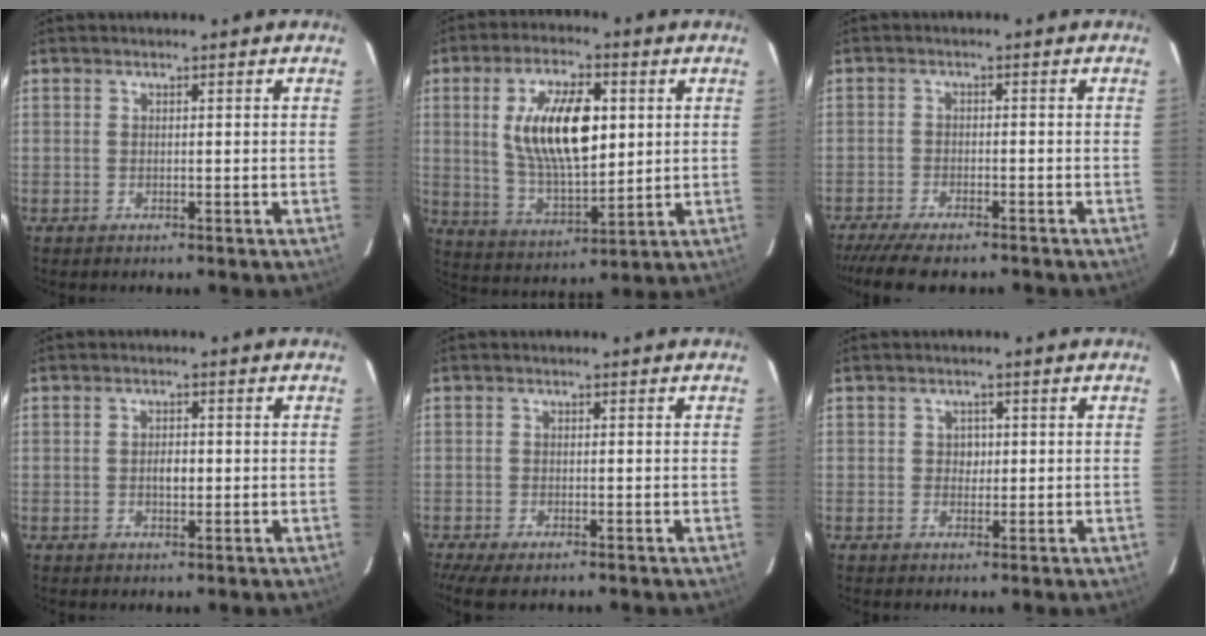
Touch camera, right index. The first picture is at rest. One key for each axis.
{"total": 15.7, "fx": 3.3, "fy": 6.7, "fz": 13.8, "tx": -0.254, "ty": 0.004, "tz": 0.070}
{"total": 9.5, "fx": -8.1, "fy": 1.8, "fz": 4.6, "tx": -0.114, "ty": -0.030, "tz": -0.136}
{"total": 2.3, "fx": -0.2, "fy": 1.3, "fz": 1.9, "tx": -0.034, "ty": 0.004, "tz": -0.004}
{"total": 5.3, "fx": -3.8, "fy": 1.2, "fz": 3.5, "tx": -0.081, "ty": -0.025, "tz": -0.066}
{"total": 1.7, "fx": 0.1, "fy": 1.6, "fz": 0.4, "tx": -0.003, "ty": 0.006, "tz": 0.003}